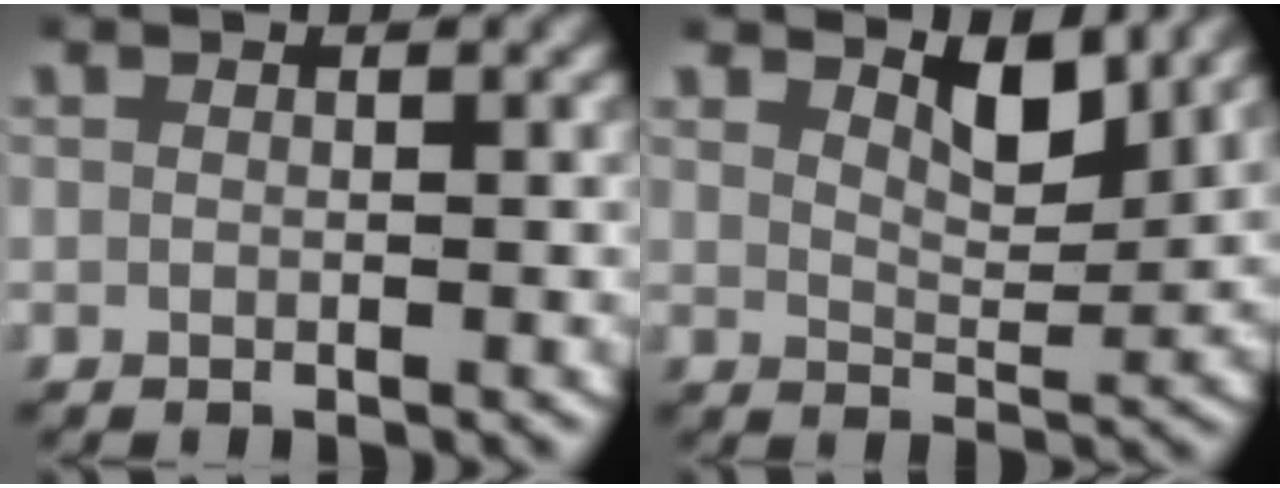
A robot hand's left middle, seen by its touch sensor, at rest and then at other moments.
{"total": 4.0, "force": [3.2, 1.2, 2.0], "torque": [-0.035, -0.014, 0.056]}